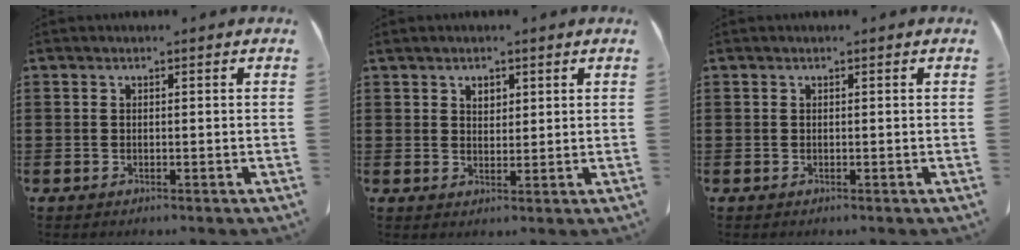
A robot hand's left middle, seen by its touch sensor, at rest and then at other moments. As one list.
[{"total": 2.0, "force": [1.5, 1.1, 0.8], "torque": [-0.011, 0.000, 0.026]}, {"total": 0.0}]